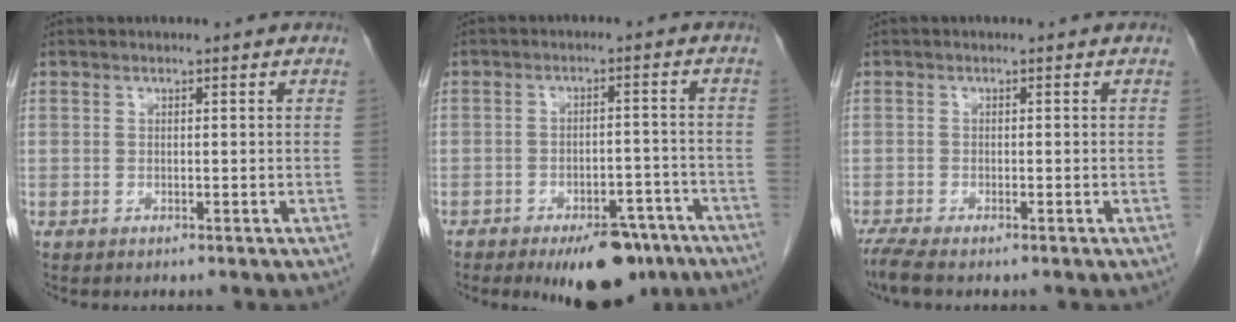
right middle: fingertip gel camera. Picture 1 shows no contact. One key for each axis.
{"total": 10.6, "fx": -7.7, "fy": 4.1, "fz": 6.1, "tx": -0.076, "ty": 0.002, "tz": -0.113}
{"total": 2.7, "fx": -2.2, "fy": 0.1, "fz": 1.6, "tx": -0.041, "ty": -0.011, "tz": -0.043}